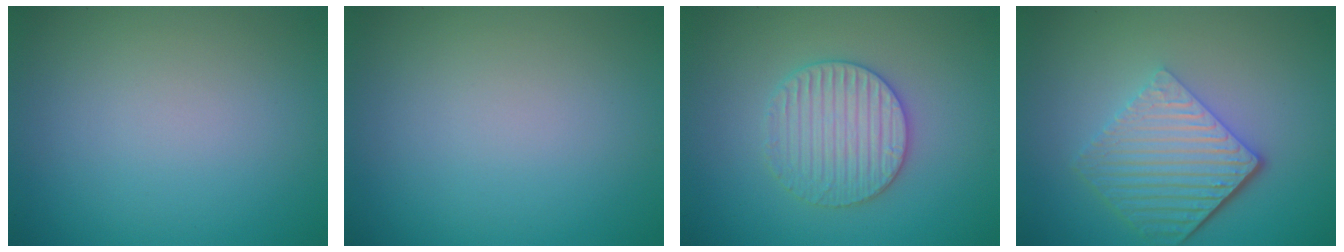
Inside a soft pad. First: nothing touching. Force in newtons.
{"total": 0.0}
{"total": 3.5, "press": 3.5, "slide": 0.7}
{"total": 5.8, "press": 4.2, "slide": 4.1}